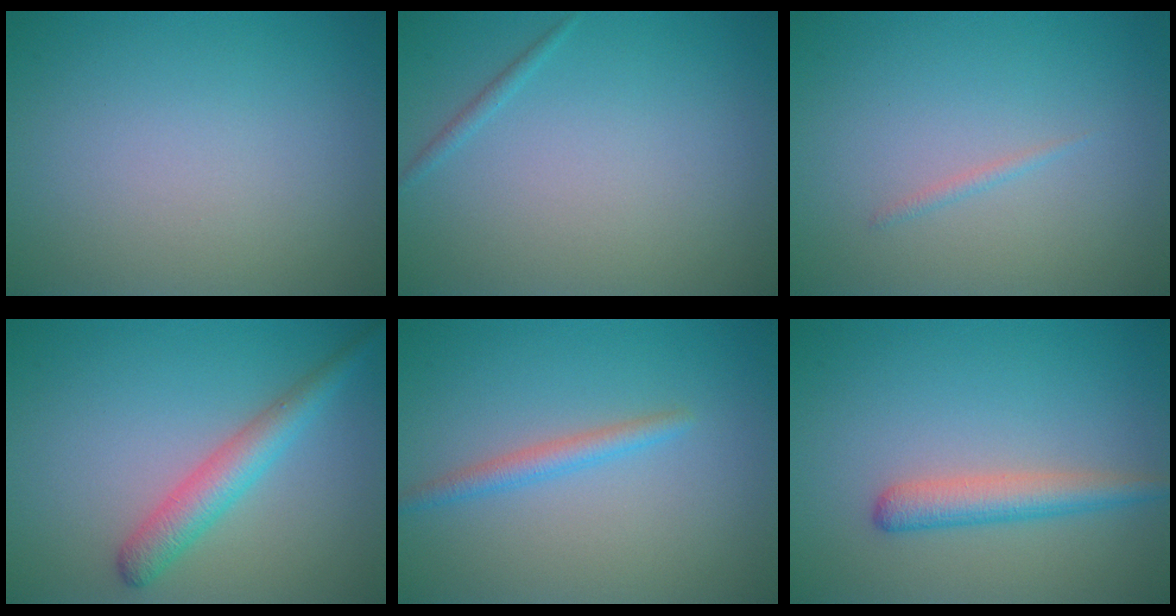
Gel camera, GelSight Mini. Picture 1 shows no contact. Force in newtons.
{"total": 0.6, "press": 0.6, "slide": 0.0}
{"total": 0.5, "press": 0.5, "slide": 0.1}
{"total": 3.5, "press": 3.5, "slide": 0.0}
{"total": 1.8, "press": 1.8, "slide": 0.0}
{"total": 2.9, "press": 2.9, "slide": 0.1}